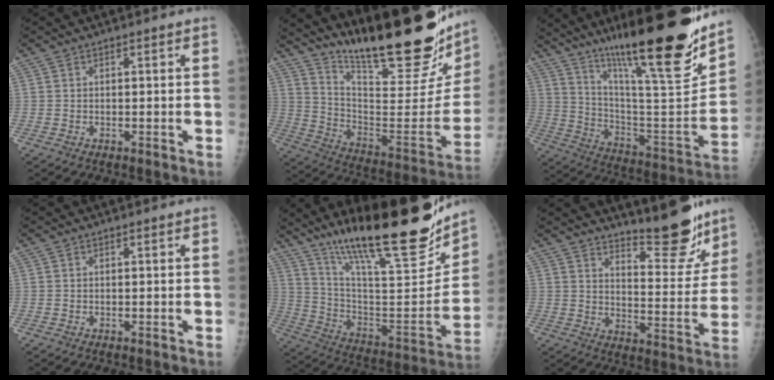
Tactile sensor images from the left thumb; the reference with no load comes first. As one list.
[{"total": 32.9, "force": [24.6, 6.9, 20.8], "torque": [-0.291, -0.140, 0.366]}, {"total": 30.5, "force": [21.6, 4.4, 21.1], "torque": [-0.311, -0.093, 0.347]}, {"total": 0.0}, {"total": 29.9, "force": [22.0, 6.1, 19.4], "torque": [-0.282, -0.086, 0.353]}, {"total": 13.9, "force": [11.8, 3.1, 6.7], "torque": [-0.062, -0.101, 0.173]}]